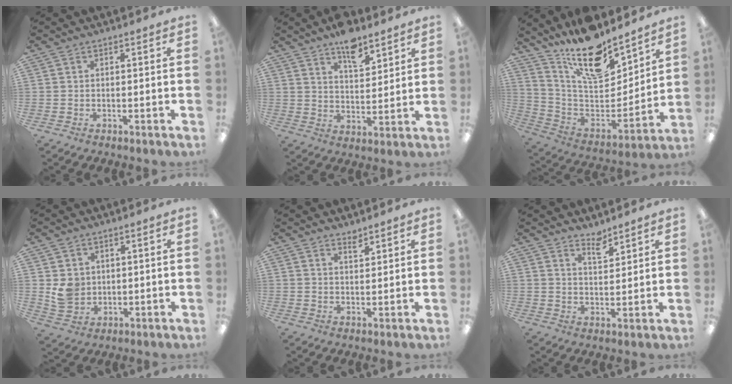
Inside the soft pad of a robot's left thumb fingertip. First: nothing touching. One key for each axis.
{"total": 8.9, "fx": 6.7, "fy": 3.9, "fz": 4.3, "tx": -0.055, "ty": -0.039, "tz": 0.116}
{"total": 18.5, "fx": 15.0, "fy": 6.6, "fz": 8.7, "tx": -0.153, "ty": -0.110, "tz": 0.262}
{"total": 5.5, "fx": 1.5, "fy": 4.9, "fz": 1.9, "tx": -0.020, "ty": 0.001, "tz": 0.030}
{"total": 2.2, "fx": 2.2, "fy": 0.4, "fz": 0.4, "tx": -0.003, "ty": -0.012, "tz": 0.039}
{"total": 4.5, "fx": 4.0, "fy": 1.3, "fz": 1.6, "tx": -0.015, "ty": -0.029, "tz": 0.069}